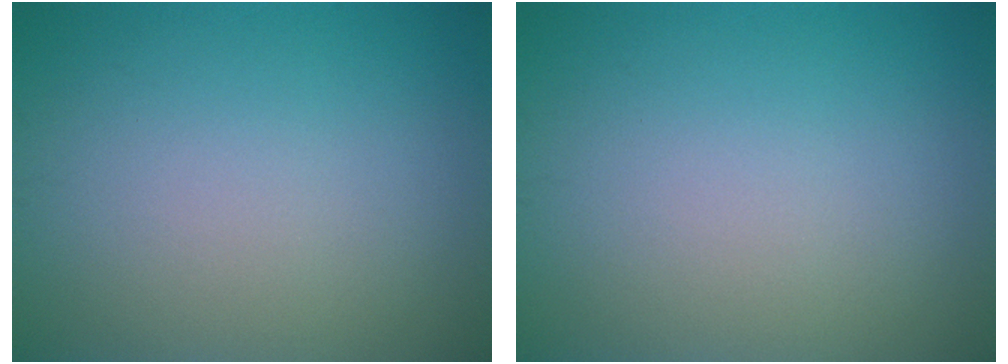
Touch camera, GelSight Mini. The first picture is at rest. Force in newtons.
{"total": 0.0}